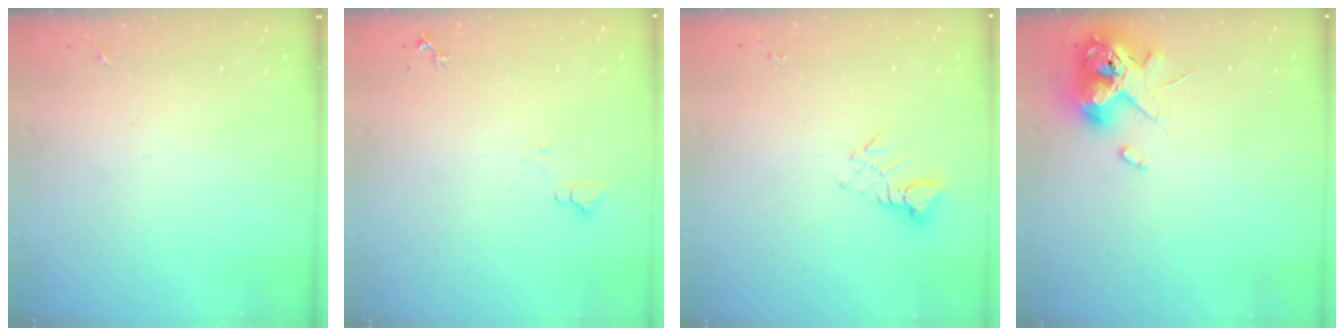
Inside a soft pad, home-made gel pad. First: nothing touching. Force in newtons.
{"total": 6.1, "press": 6.0, "slide": 0.8}
{"total": 3.7, "press": 3.7, "slide": 0.2}
{"total": 12.2, "press": 12.0, "slide": 2.0}